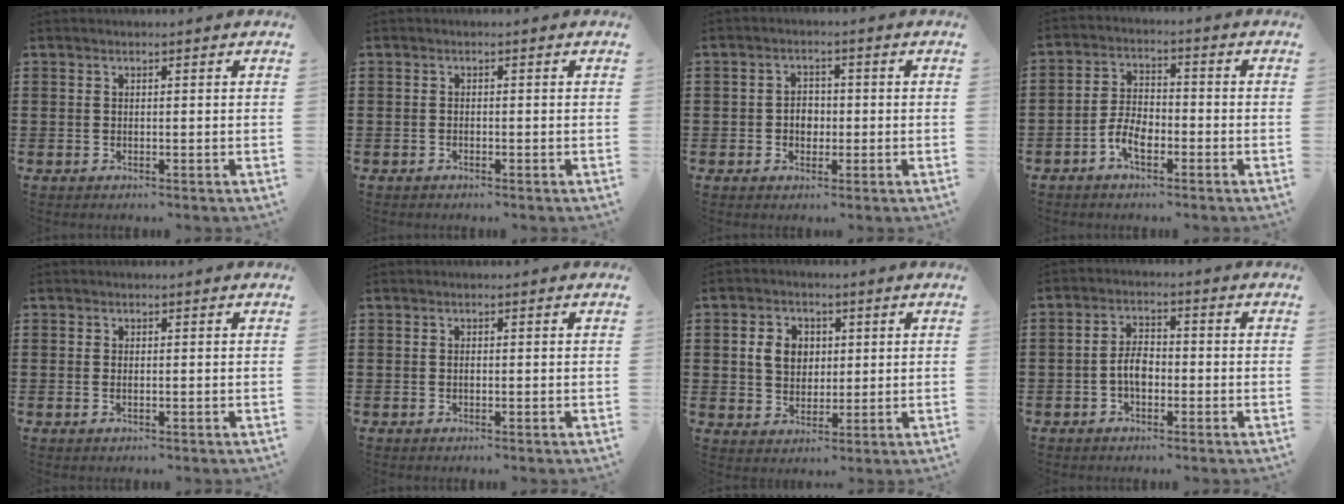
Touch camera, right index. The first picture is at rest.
{"total": 0.6, "force": [-0.5, 0.3, 0.1], "torque": [-0.003, 0.001, -0.011]}
{"total": 2.7, "force": [-0.5, 2.1, 1.6], "torque": [-0.026, 0.004, -0.013]}
{"total": 5.0, "force": [-2.6, 2.6, 3.5], "torque": [-0.090, 0.002, -0.056]}
{"total": 0.7, "force": [-0.1, 0.3, 0.6], "torque": [-0.014, 0.000, -0.001]}
{"total": 0.5, "force": [-0.1, 0.3, 0.4], "torque": [-0.011, -0.001, -0.002]}
{"total": 5.2, "force": [1.0, 4.2, 2.9], "torque": [-0.079, 0.011, 0.013]}
{"total": 4.2, "force": [-1.2, 2.3, 3.3], "torque": [-0.075, 0.003, -0.026]}